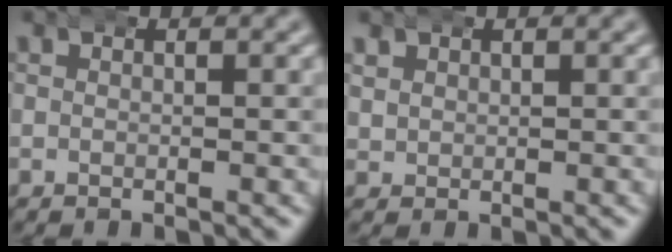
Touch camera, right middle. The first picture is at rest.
{"total": 1.4, "force": [0.9, 1.1, 0.3], "torque": [-0.015, -0.002, 0.023]}